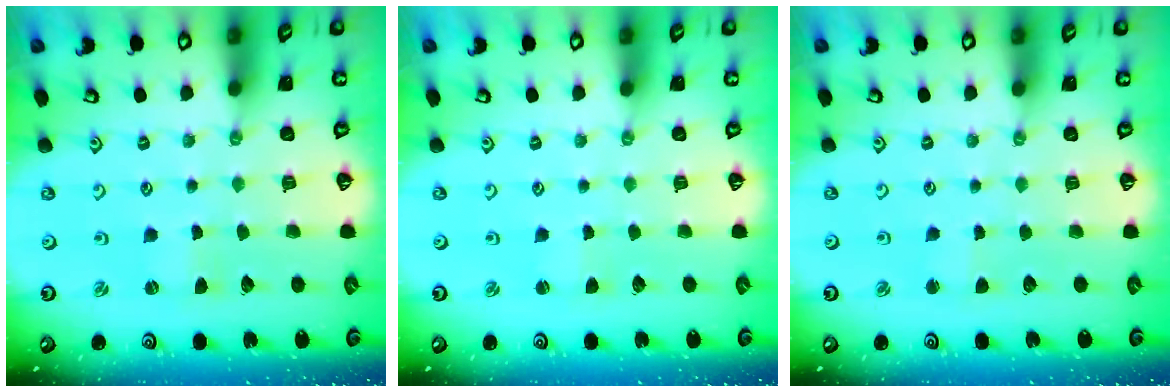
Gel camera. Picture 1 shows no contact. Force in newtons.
{"total": 1.8, "press": 1.8, "slide": 0.3}
{"total": 1.8, "press": 1.8, "slide": 0.2}